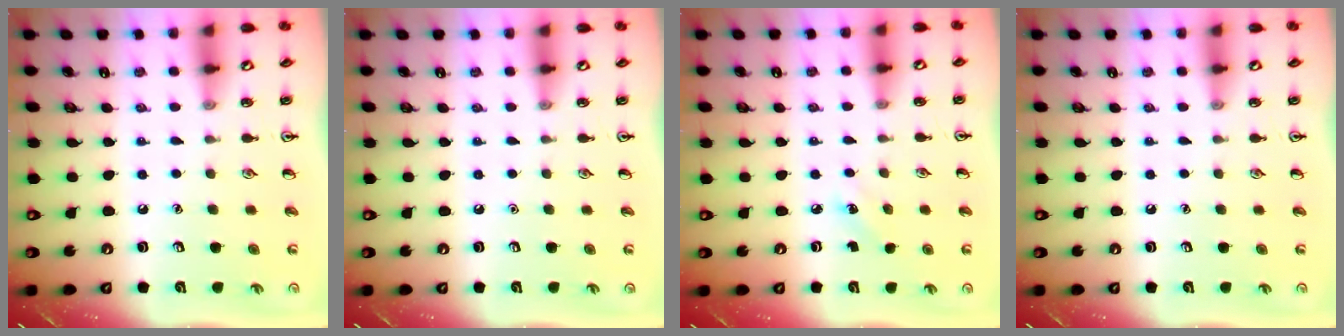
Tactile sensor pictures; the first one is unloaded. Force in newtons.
{"total": 0.0}
{"total": 2.5, "press": 2.3, "slide": 0.9}
{"total": 0.0}